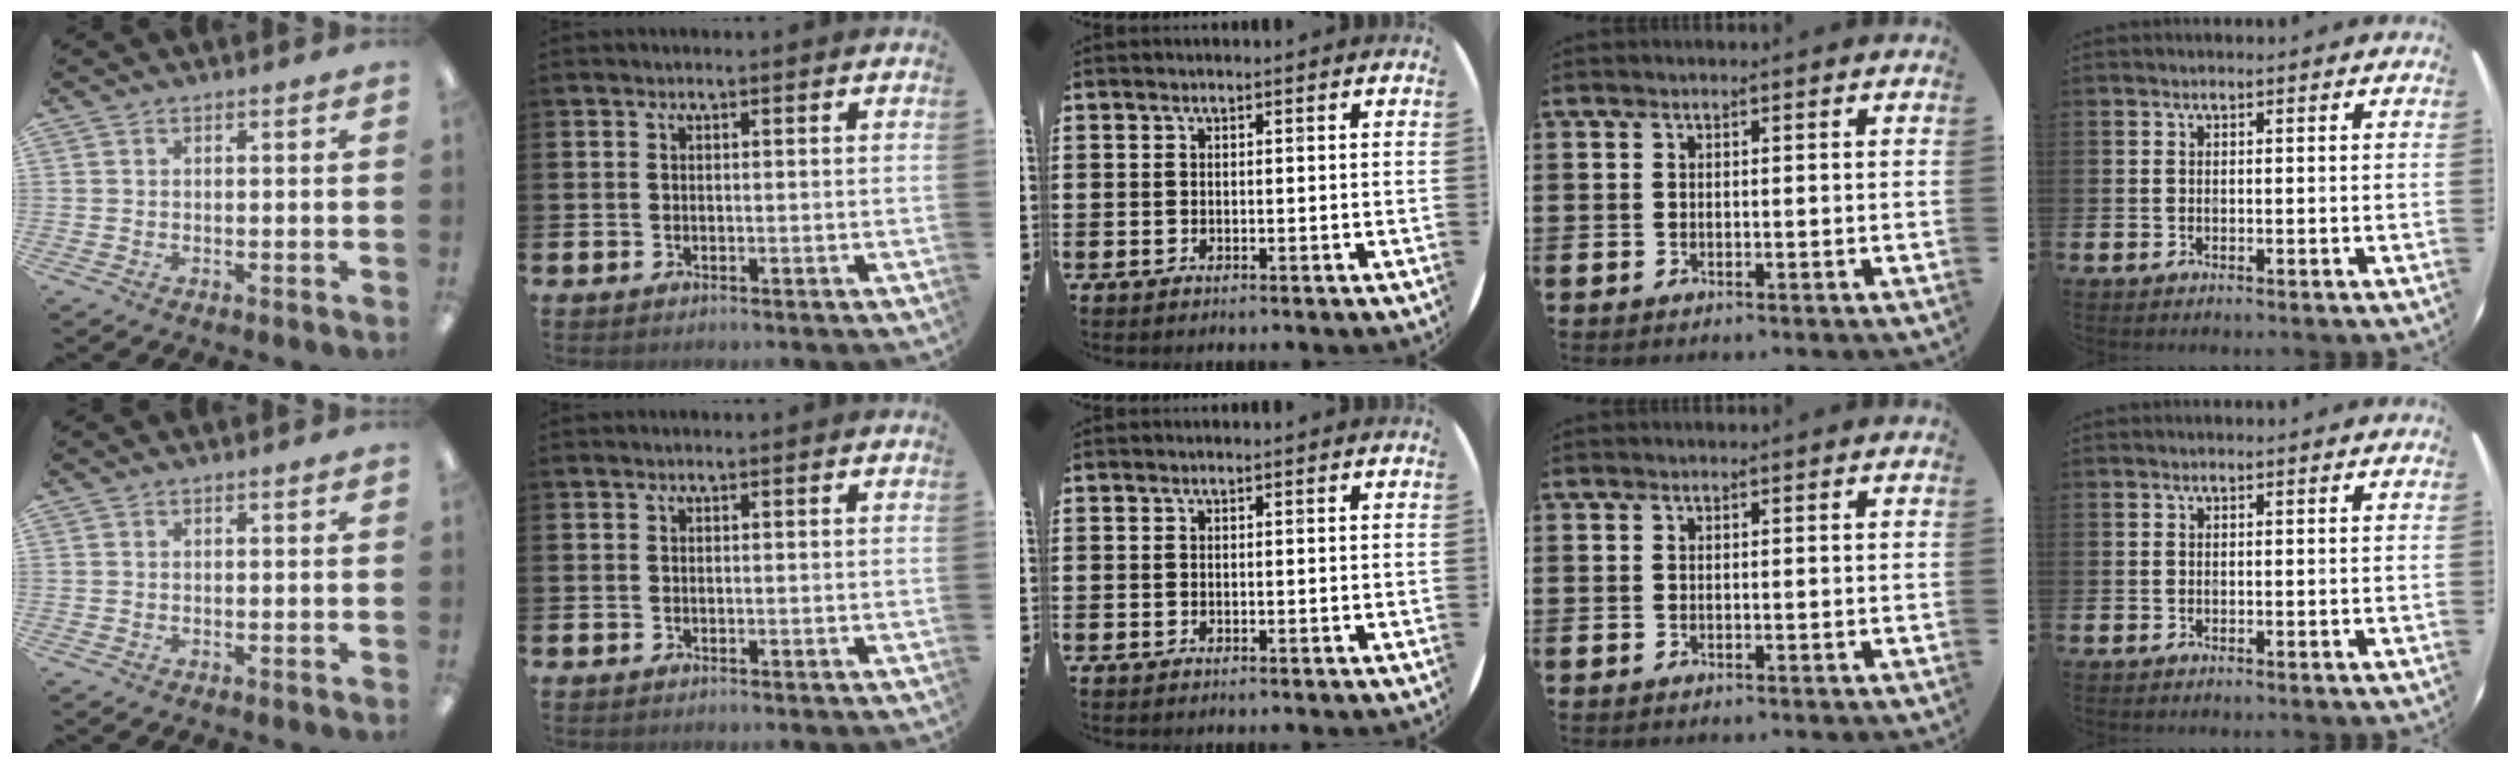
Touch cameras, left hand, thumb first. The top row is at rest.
{}